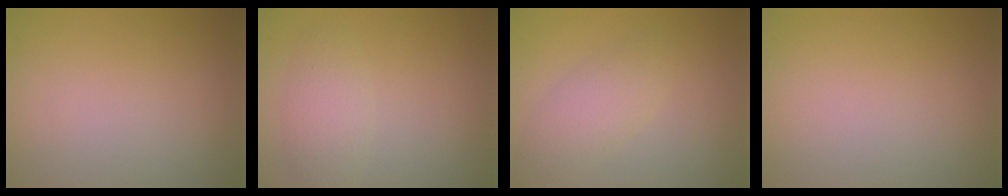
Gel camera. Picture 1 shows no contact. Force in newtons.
{"total": 2.5, "press": 2.5, "slide": 0.2}
{"total": 2.8, "press": 2.8, "slide": 0.2}
{"total": 0.0}